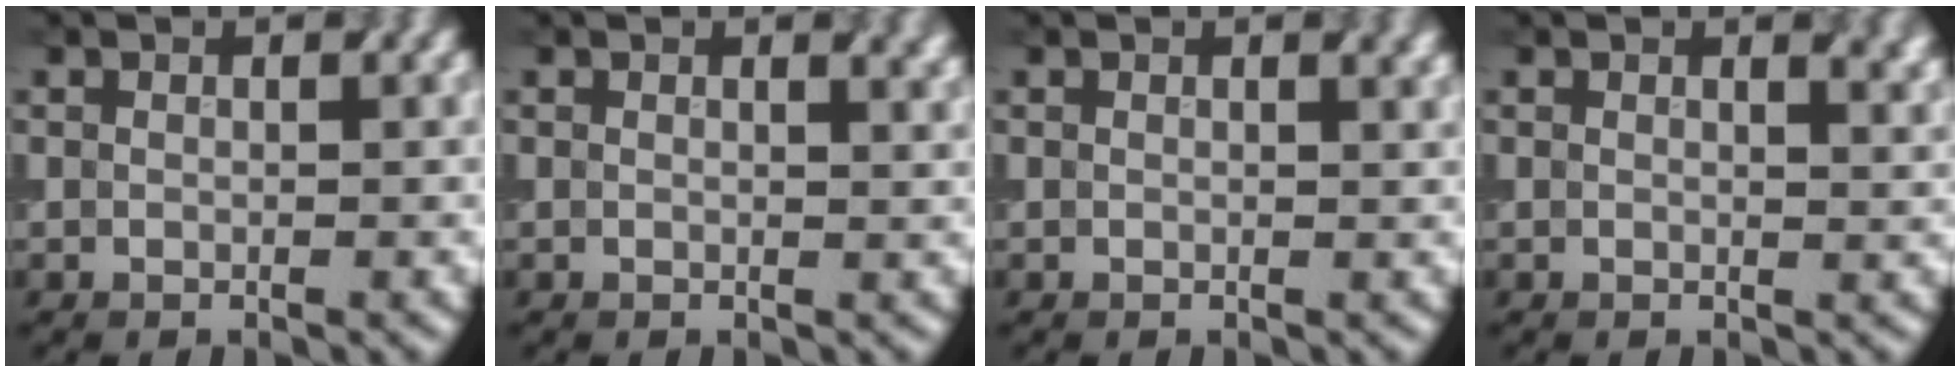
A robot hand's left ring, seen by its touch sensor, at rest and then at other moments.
{"total": 1.2, "force": [0.7, 0.5, 0.9], "torque": [-0.008, -0.001, 0.010]}
{"total": 0.8, "force": [0.4, 0.3, 0.6], "torque": [-0.006, -0.002, 0.010]}
{"total": 1.8, "force": [1.0, 0.9, 1.3], "torque": [-0.012, 0.000, 0.014]}